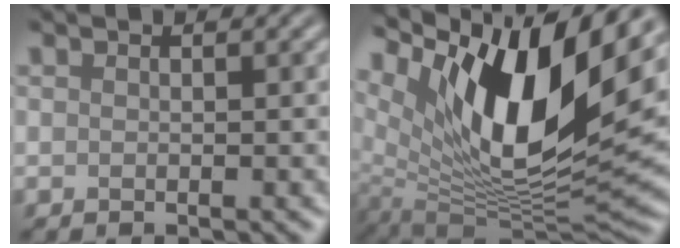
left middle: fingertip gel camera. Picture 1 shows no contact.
{"total": 14.7, "force": [6.4, 5.6, 11.9], "torque": [-0.207, -0.006, 0.116]}